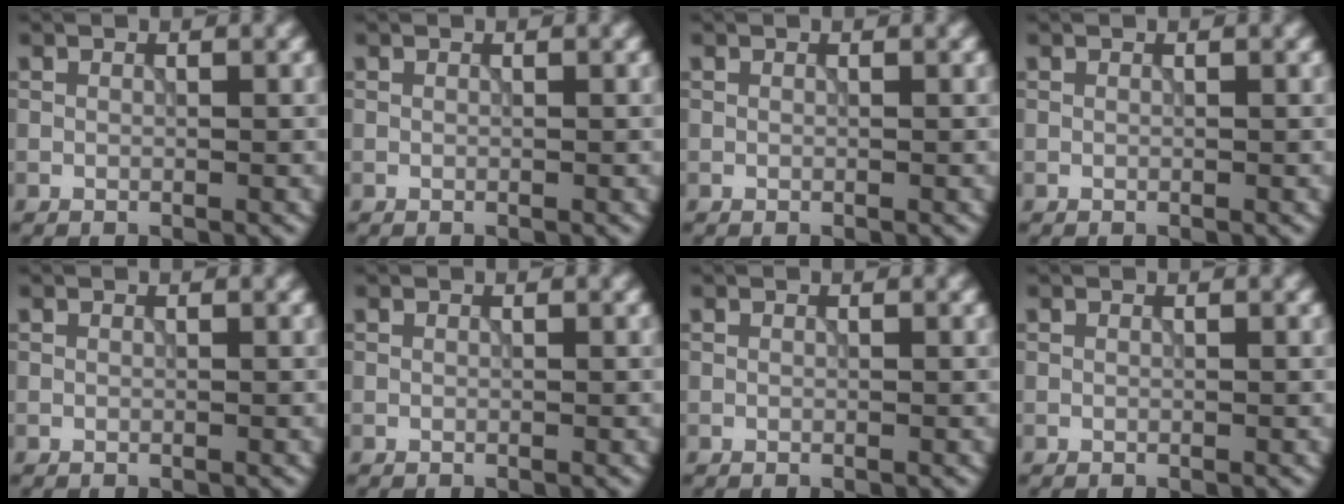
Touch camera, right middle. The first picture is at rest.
{"total": 0.0}
{"total": 0.0}
{"total": 0.0}
{"total": 0.0}
{"total": 0.0}
{"total": 0.0}
{"total": 0.0}